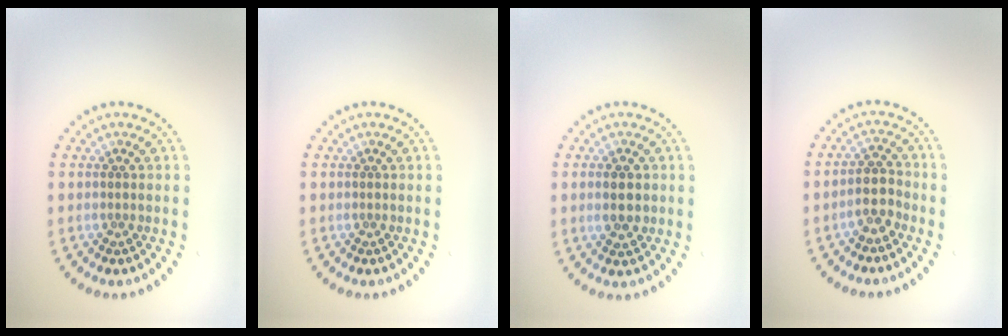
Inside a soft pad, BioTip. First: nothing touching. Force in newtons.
{"total": 0.0}
{"total": 2.4, "press": 2.4, "slide": 0.1}
{"total": 2.5, "press": 2.2, "slide": 1.2}